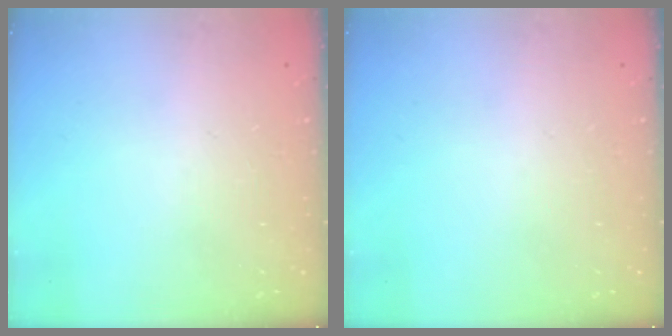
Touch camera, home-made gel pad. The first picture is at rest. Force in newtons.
{"total": 0.0}